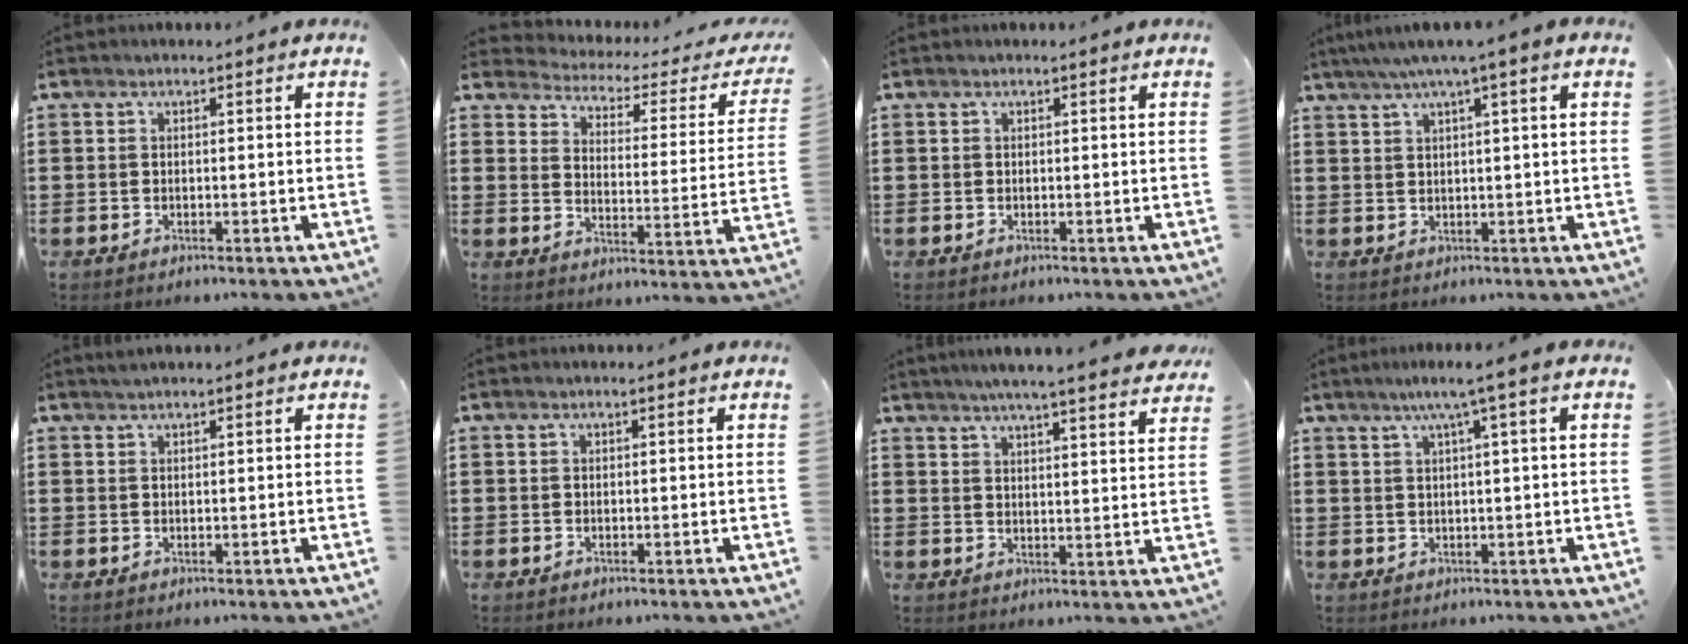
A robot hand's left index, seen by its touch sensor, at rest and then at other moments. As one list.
[{"total": 2.3, "force": [2.0, 0.9, 0.7], "torque": [-0.034, -0.021, 0.024]}, {"total": 0.0}, {"total": 3.2, "force": [1.5, -0.4, 2.8], "torque": [-0.057, 0.000, 0.024]}, {"total": 0.9, "force": [0.8, 0.0, 0.3], "torque": [-0.008, 0.000, 0.015]}, {"total": 0.0}, {"total": 4.6, "force": [4.3, -0.6, 1.6], "torque": [-0.048, -0.021, 0.073]}, {"total": 3.5, "force": [1.5, -0.6, 3.1], "torque": [-0.061, -0.004, 0.021]}]